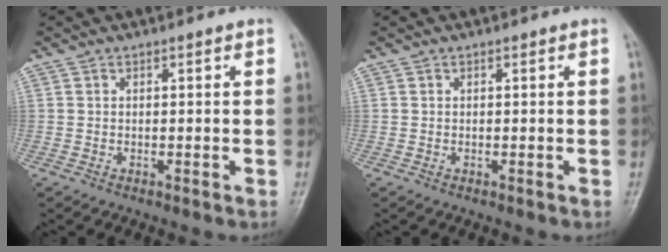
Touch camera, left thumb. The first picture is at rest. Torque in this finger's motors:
{"motor_torque": [0.00, 0.00, 0.00, 0.00, 0.00]}